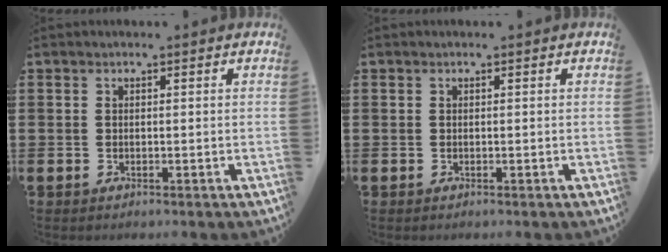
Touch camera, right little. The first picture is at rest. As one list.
[{"total": 0.0}]